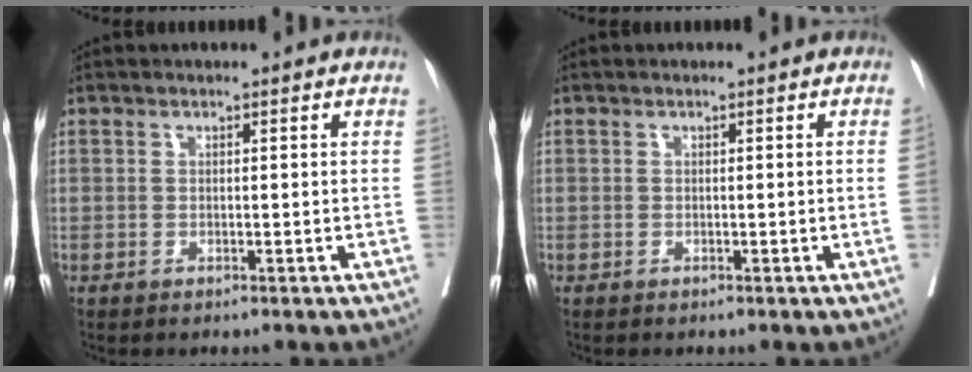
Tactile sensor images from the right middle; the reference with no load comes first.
{"total": 0.5, "force": [0.0, -0.2, 0.5], "torque": [-0.003, 0.001, -0.001]}